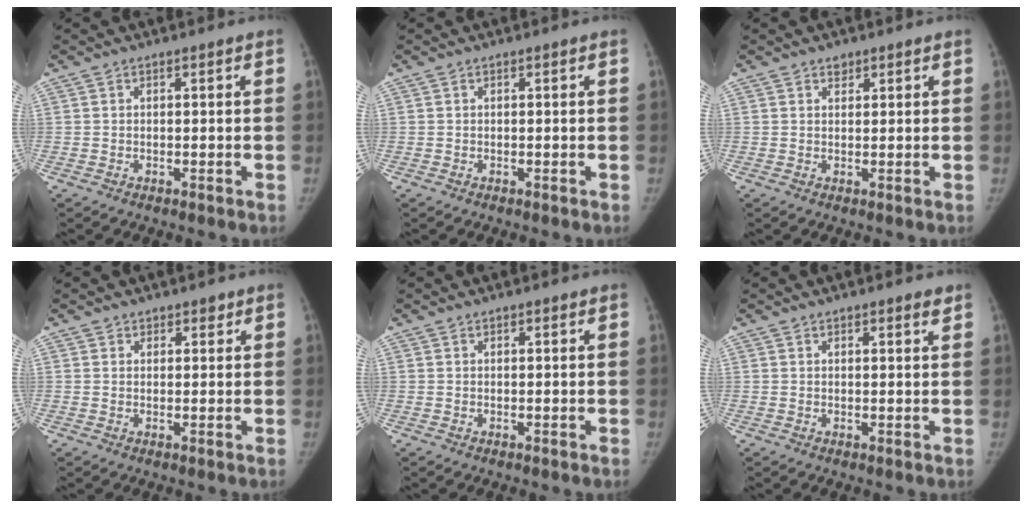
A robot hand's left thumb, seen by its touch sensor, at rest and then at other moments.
{"total": 0.0}
{"total": 1.5, "force": [1.0, 0.9, 0.5], "torque": [0.002, -0.006, 0.015]}
{"total": 1.9, "force": [1.4, 1.3, 0.3], "torque": [0.017, -0.007, 0.015]}
{"total": 0.7, "force": [0.5, 0.2, 0.4], "torque": [-0.003, -0.002, 0.008]}
{"total": 2.0, "force": [1.6, 0.5, 1.2], "torque": [-0.010, -0.008, 0.020]}